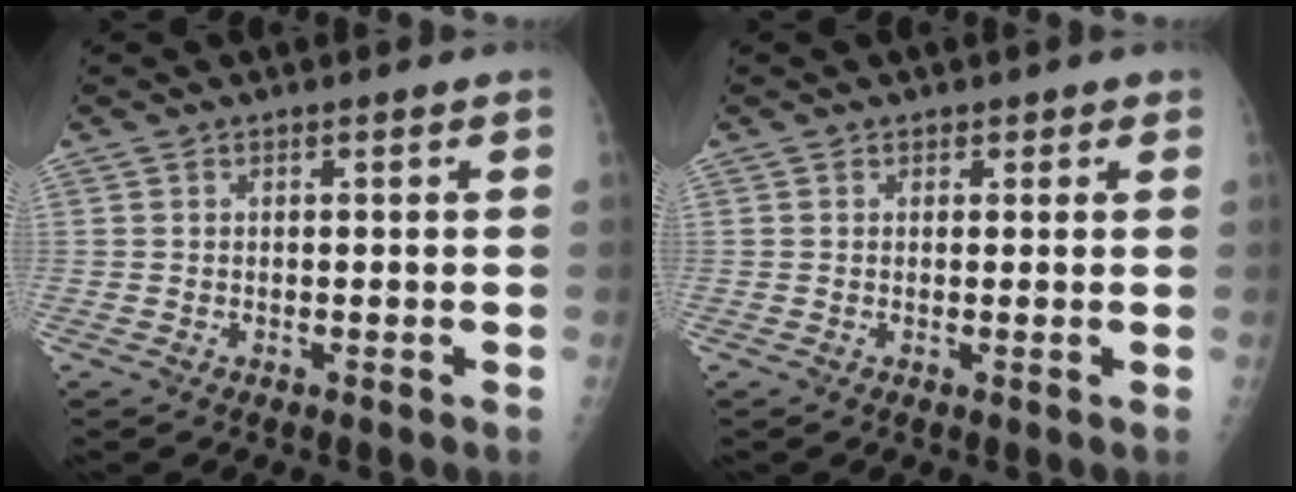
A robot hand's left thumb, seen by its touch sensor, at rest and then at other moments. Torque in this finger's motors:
{"motor_torque": [-0.17, 0.09, -0.11, -0.06, 0.01]}